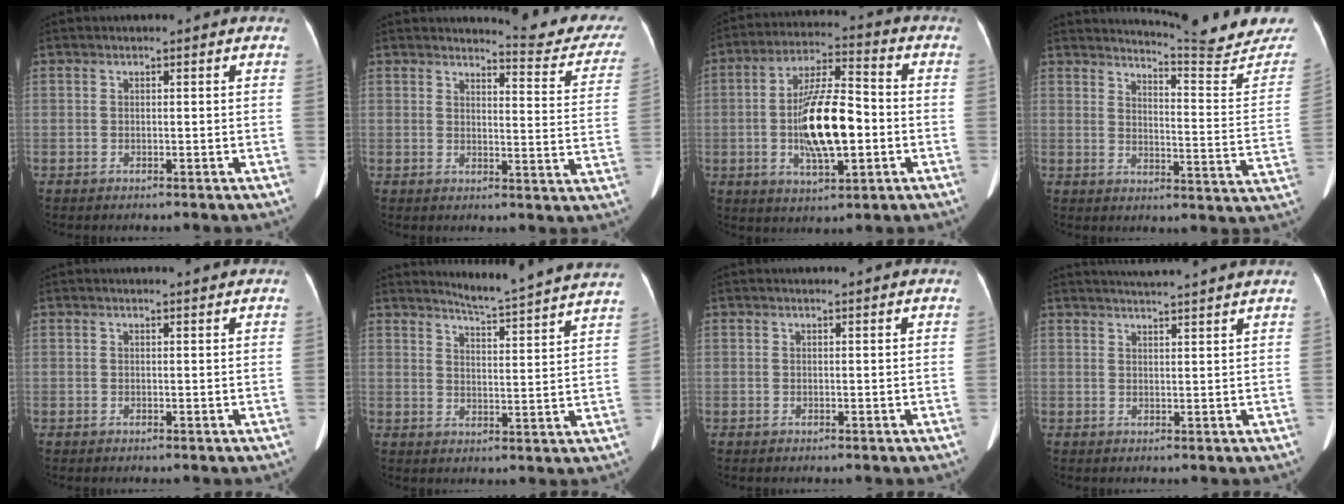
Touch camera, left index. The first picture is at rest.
{"total": 11.6, "force": [11.3, 1.1, 2.5], "torque": [-0.011, -0.070, 0.107]}
{"total": 13.4, "force": [-1.9, 3.8, 12.7], "torque": [-0.237, 0.007, -0.031]}
{"total": 15.8, "force": [15.4, 0.0, 3.3], "torque": [-0.037, -0.096, 0.175]}
{"total": 1.3, "force": [1.2, -0.1, 0.4], "torque": [-0.009, 0.000, 0.019]}
{"total": 14.6, "force": [13.9, -1.6, 4.2], "torque": [-0.074, -0.054, 0.168]}
{"total": 1.7, "force": [1.6, 0.0, 0.5], "torque": [-0.011, 0.011, 0.019]}
{"total": 9.2, "force": [8.5, -0.9, 3.3], "torque": [-0.051, 0.021, 0.105]}